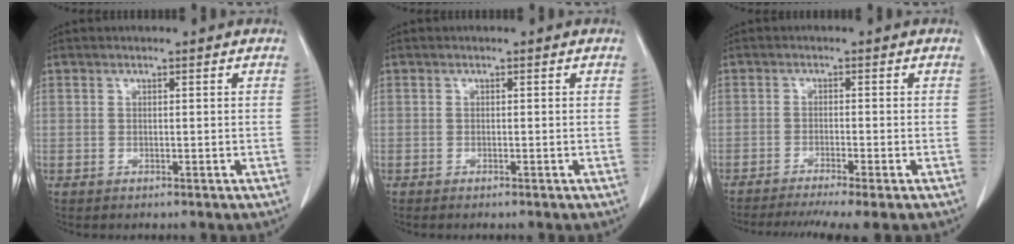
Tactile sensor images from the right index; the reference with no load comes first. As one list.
[{"total": 0.7, "force": [-0.6, 0.0, 0.3], "torque": [-0.007, -0.002, -0.007]}, {"total": 9.2, "force": [-7.5, -0.2, 5.3], "torque": [-0.066, -0.014, -0.110]}]